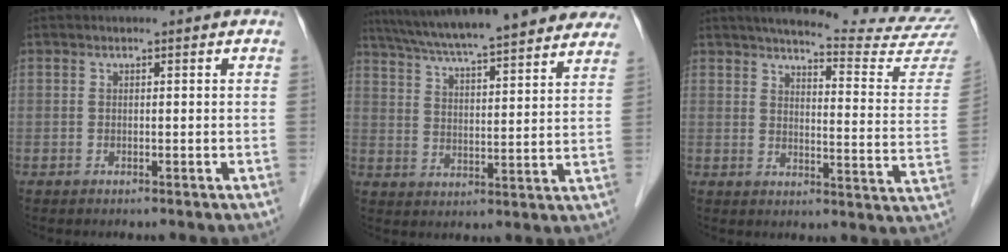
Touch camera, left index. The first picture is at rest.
{"total": 27.0, "force": [23.3, 3.1, 13.2], "torque": [-0.211, 0.015, 0.311]}
{"total": 19.3, "force": [18.2, -0.7, 6.2], "torque": [-0.085, -0.100, 0.208]}